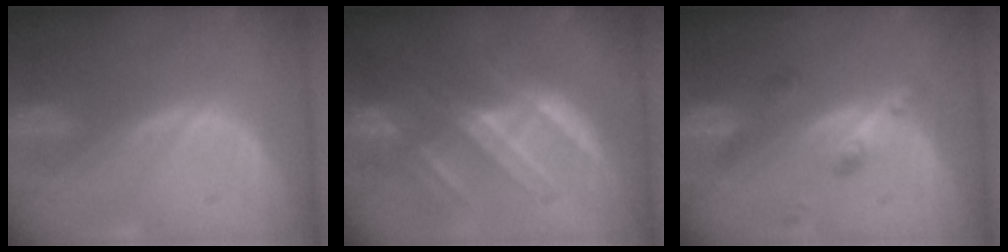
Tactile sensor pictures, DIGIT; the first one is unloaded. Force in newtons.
{"total": 7.1, "press": 7.1, "slide": 0.3}
{"total": 4.6, "press": 4.2, "slide": 1.9}